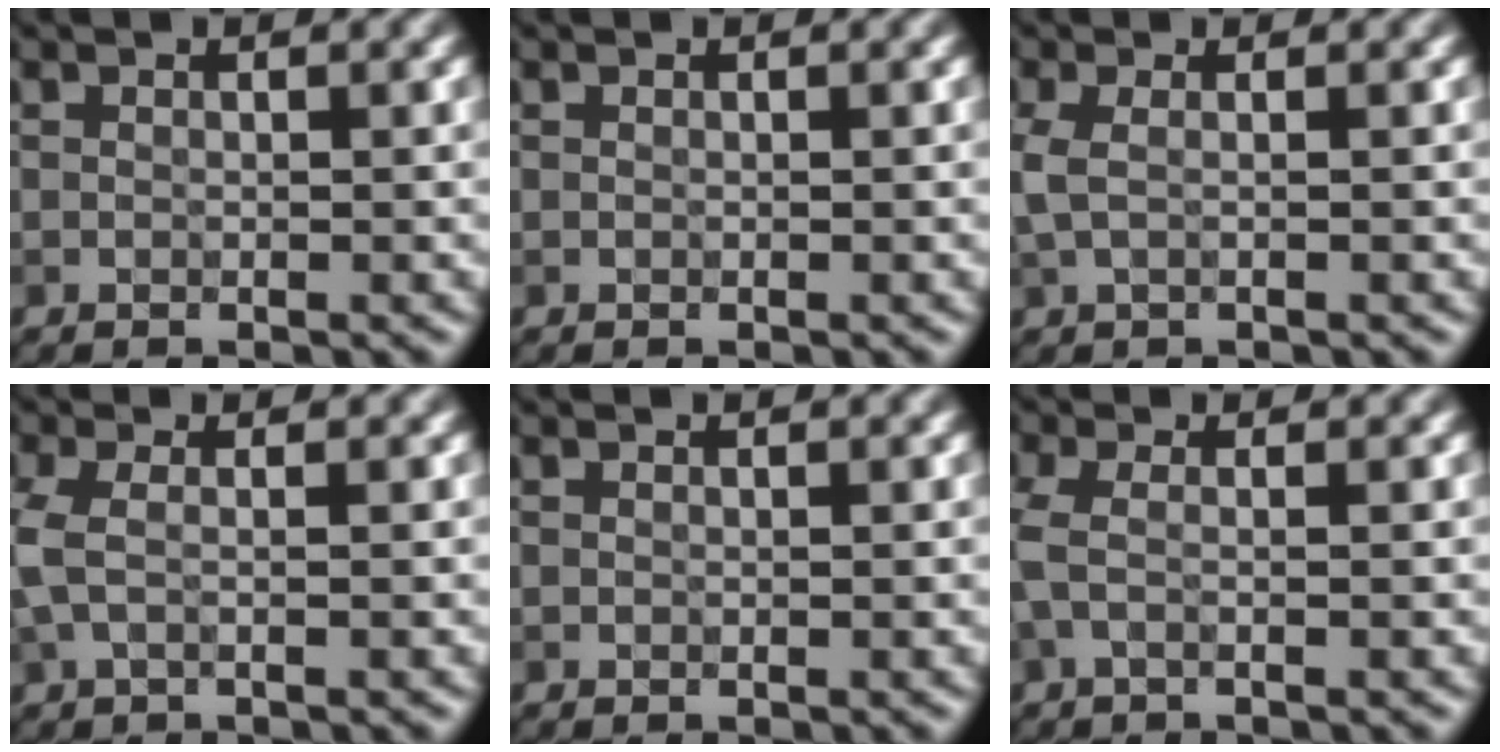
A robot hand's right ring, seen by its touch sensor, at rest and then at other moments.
{"total": 0.0}
{"total": 1.8, "force": [0.3, 0.6, 1.6], "torque": [-0.042, 0.005, 0.002]}
{"total": 2.4, "force": [0.1, 0.9, 2.3], "torque": [-0.066, 0.003, -0.007]}
{"total": 0.0}
{"total": 2.0, "force": [-0.1, 0.7, 1.9], "torque": [-0.054, -0.004, -0.013]}